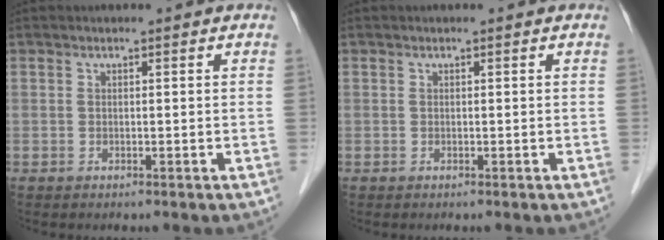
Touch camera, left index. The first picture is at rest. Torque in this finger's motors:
{"motor_torque": [-0.01, 0.00, 0.00, 0.00]}